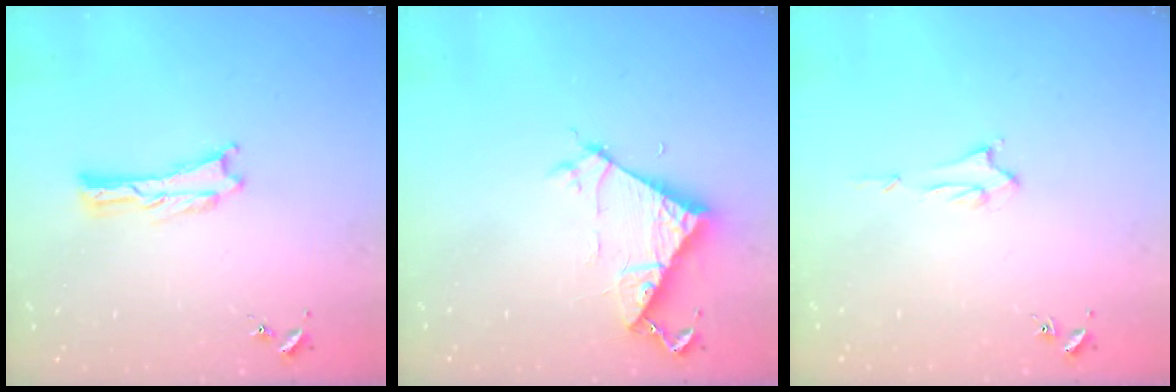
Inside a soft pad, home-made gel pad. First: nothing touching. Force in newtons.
{"total": 6.4, "press": 6.4, "slide": 0.4}
{"total": 1.4, "press": 1.4, "slide": 0.2}